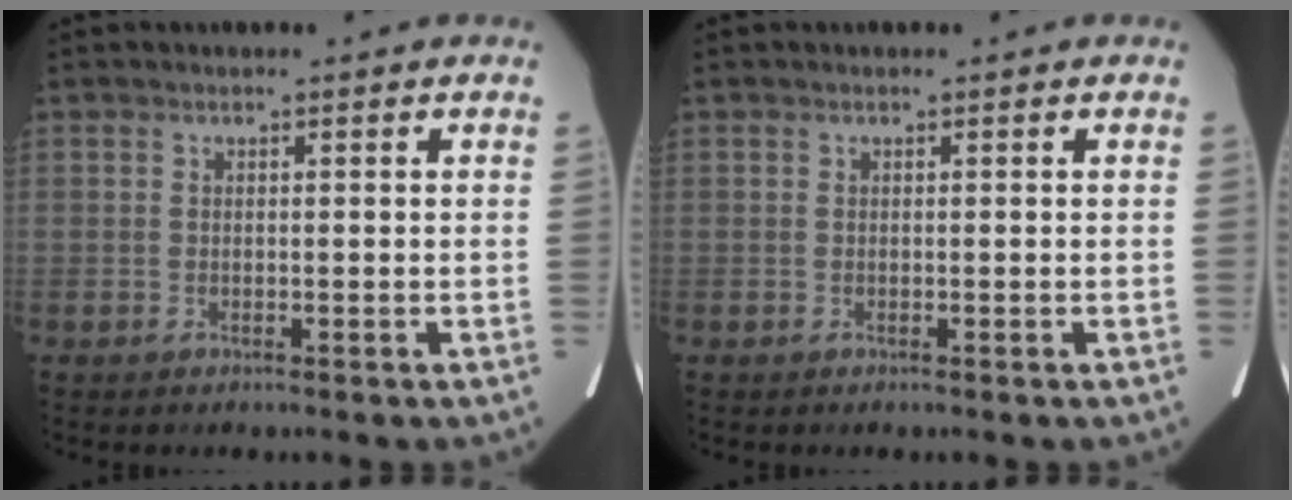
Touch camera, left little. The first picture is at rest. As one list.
[{"total": 0.0}]